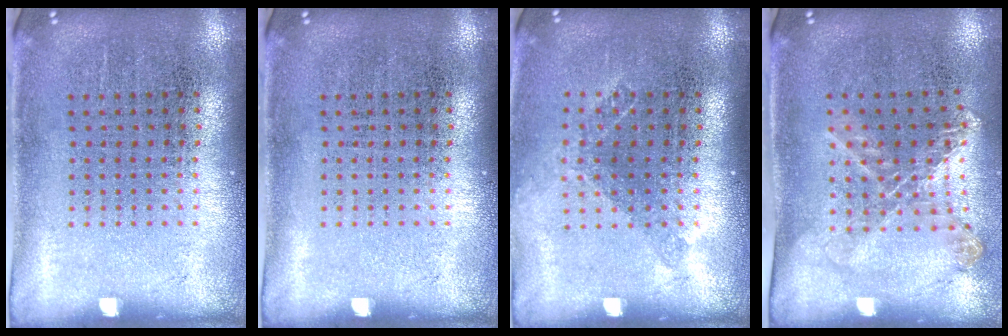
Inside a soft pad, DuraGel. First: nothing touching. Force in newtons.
{"total": 0.0}
{"total": 1.2, "press": 0.9, "slide": 0.7}
{"total": 1.1, "press": 1.1, "slide": 0.3}